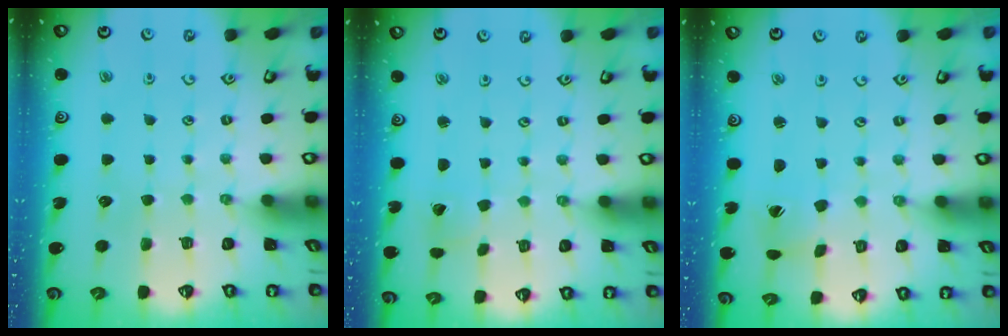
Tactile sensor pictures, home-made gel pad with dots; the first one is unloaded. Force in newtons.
{"total": 2.4, "press": 2.4, "slide": 0.1}
{"total": 1.9, "press": 1.8, "slide": 0.2}